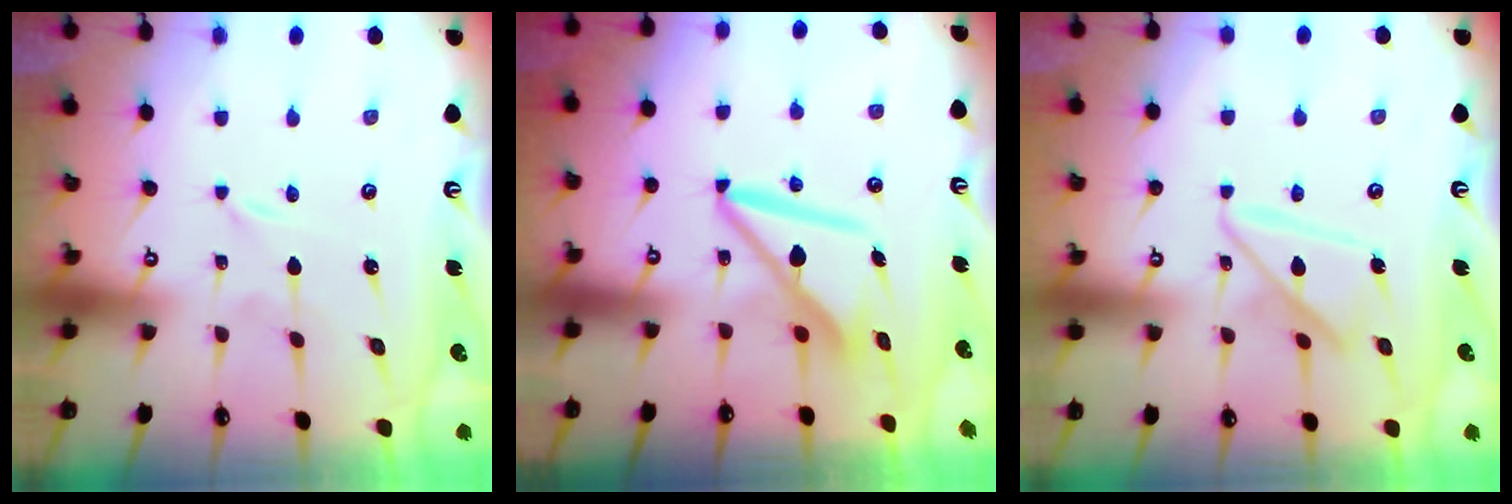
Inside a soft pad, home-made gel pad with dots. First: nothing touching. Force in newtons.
{"total": 9.8, "press": 9.8, "slide": 0.8}
{"total": 12.9, "press": 12.8, "slide": 1.3}